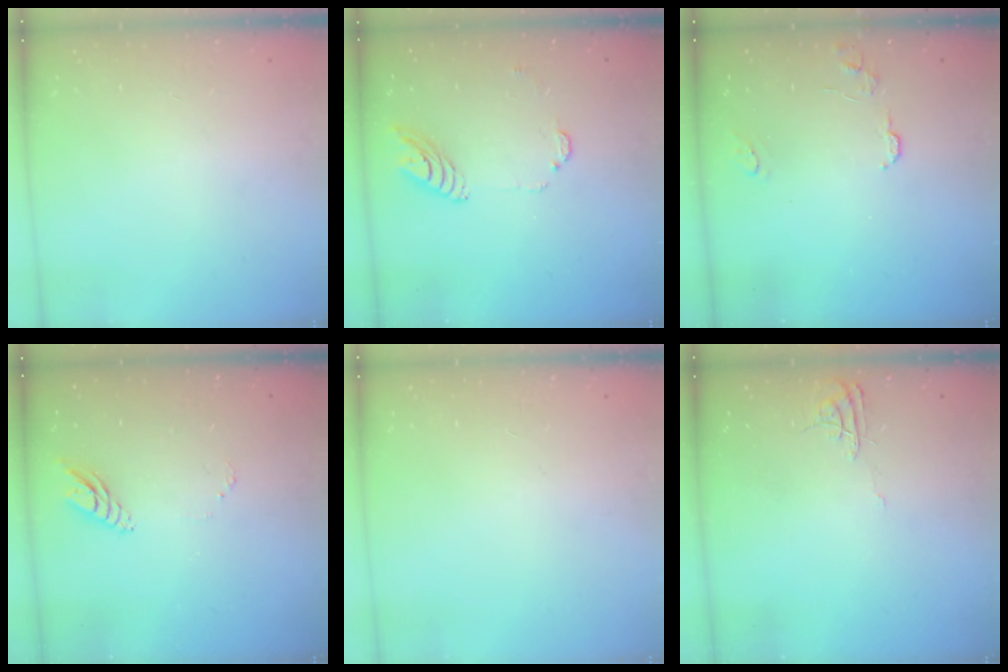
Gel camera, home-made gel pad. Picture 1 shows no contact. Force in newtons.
{"total": 8.9, "press": 8.9, "slide": 1.0}
{"total": 7.5, "press": 7.5, "slide": 0.6}
{"total": 6.2, "press": 6.2, "slide": 0.5}
{"total": 0.0}
{"total": 5.1, "press": 5.1, "slide": 0.5}